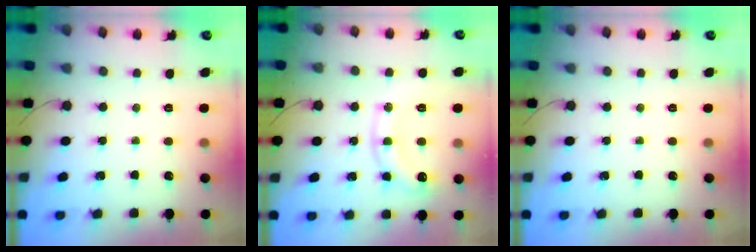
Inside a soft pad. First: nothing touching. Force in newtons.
{"total": 10.8, "press": 10.7, "slide": 0.6}
{"total": 0.0}